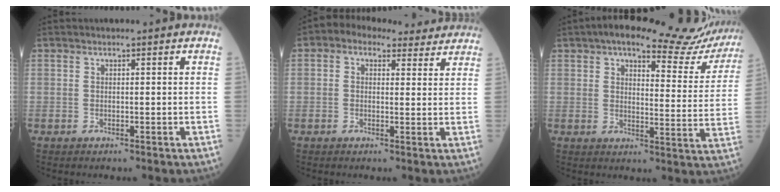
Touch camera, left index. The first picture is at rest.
{"total": 7.6, "force": [5.8, 4.1, 2.8], "torque": [-0.039, 0.034, 0.072]}
{"total": 18.0, "force": [16.3, 4.0, 6.6], "torque": [-0.067, -0.023, 0.181]}